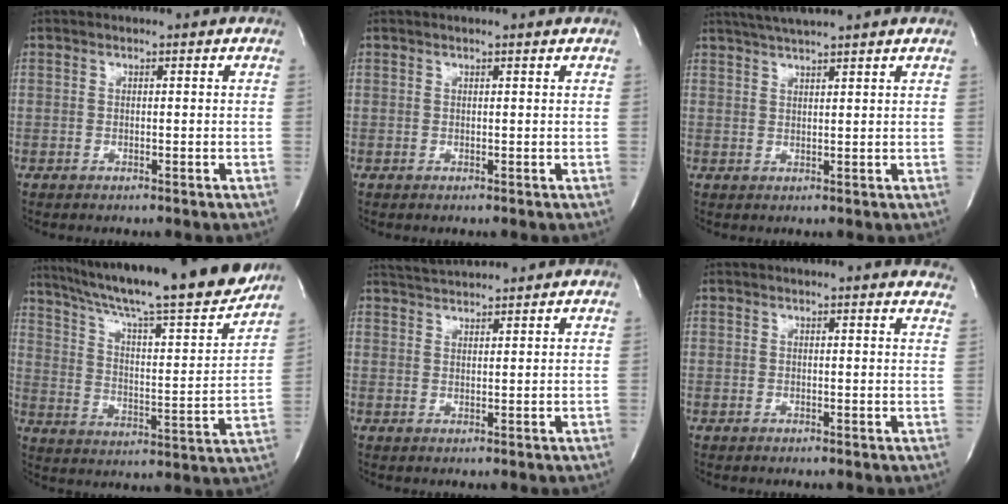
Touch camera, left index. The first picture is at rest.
{"total": 1.2, "force": [1.0, -0.2, 0.6], "torque": [-0.014, 0.008, 0.018]}
{"total": 6.6, "force": [5.6, -0.8, 3.4], "torque": [-0.059, 0.025, 0.088]}
{"total": 26.2, "force": [22.6, 1.7, 13.2], "torque": [-0.223, -0.033, 0.317]}
{"total": 4.5, "force": [4.4, -0.6, 0.9], "torque": [-0.019, 0.021, 0.081]}
{"total": 7.6, "force": [7.3, 0.7, 2.0], "torque": [-0.011, -0.014, 0.053]}